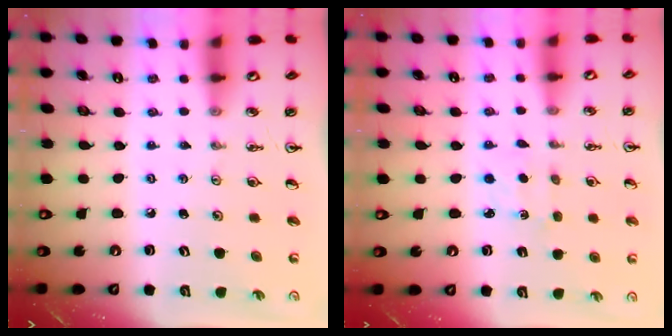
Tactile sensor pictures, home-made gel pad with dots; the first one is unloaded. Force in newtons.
{"total": 0.9, "press": 0.9, "slide": 0.2}